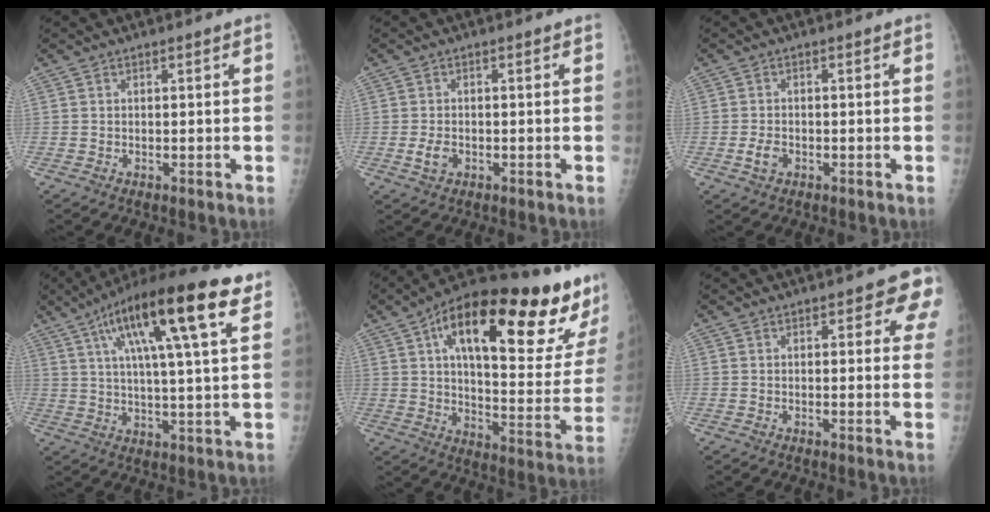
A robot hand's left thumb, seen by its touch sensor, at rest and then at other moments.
{"total": 2.6, "force": [-0.8, 1.8, 1.7], "torque": [-0.032, 0.000, -0.012]}
{"total": 2.5, "force": [-1.0, 1.7, 1.6], "torque": [-0.029, 0.002, -0.017]}
{"total": 20.8, "force": [9.8, 4.1, 17.8], "torque": [-0.283, 0.003, 0.153]}
{"total": 31.3, "force": [16.2, 9.0, 25.2], "torque": [-0.324, -0.013, 0.245]}
{"total": 6.1, "force": [3.1, 2.9, 4.3], "torque": [-0.009, -0.006, 0.025]}